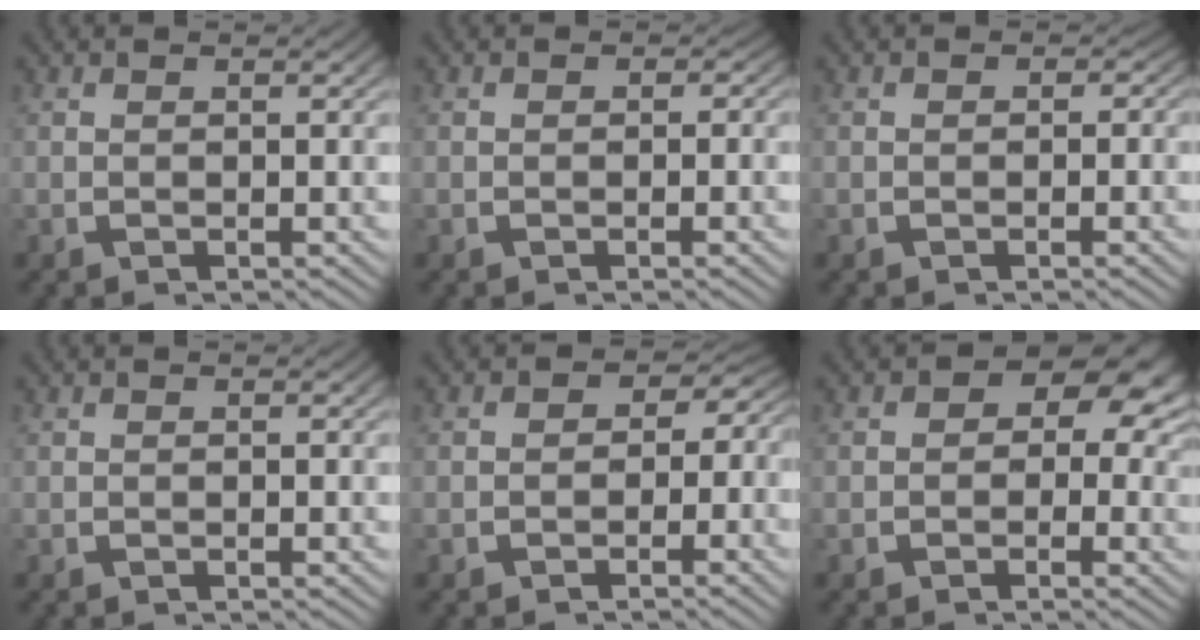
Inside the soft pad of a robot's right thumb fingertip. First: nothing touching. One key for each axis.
{"total": 1.4, "fx": -0.4, "fy": 1.3, "fz": 0.4, "tx": 0.006, "ty": -0.002, "tz": -0.013}
{"total": 1.7, "fx": -0.4, "fy": 1.5, "fz": 0.5, "tx": 0.006, "ty": -0.001, "tz": -0.014}
{"total": 0.0}
{"total": 3.4, "fx": -0.1, "fy": 2.9, "fz": 1.7, "tx": -0.014, "ty": -0.002, "tz": -0.005}
{"total": 5.8, "fx": 0.7, "fy": 4.1, "fz": 4.1, "tx": -0.050, "ty": -0.004, "tz": 0.006}